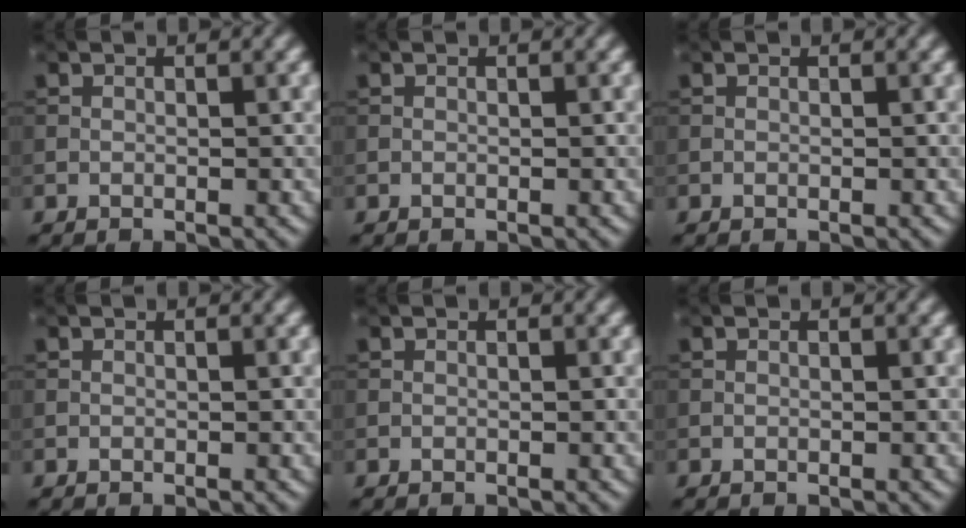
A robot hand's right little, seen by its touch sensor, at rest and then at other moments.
{"total": 0.0}
{"total": 0.0}
{"total": 0.0}
{"total": 0.0}
{"total": 0.0}